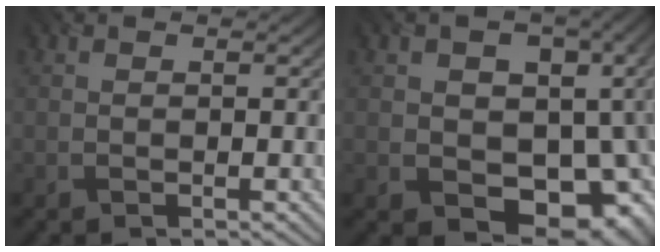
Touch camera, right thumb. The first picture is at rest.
{"total": 13.0, "force": [-1.3, 10.1, 8.1], "torque": [-0.091, -0.014, -0.017]}